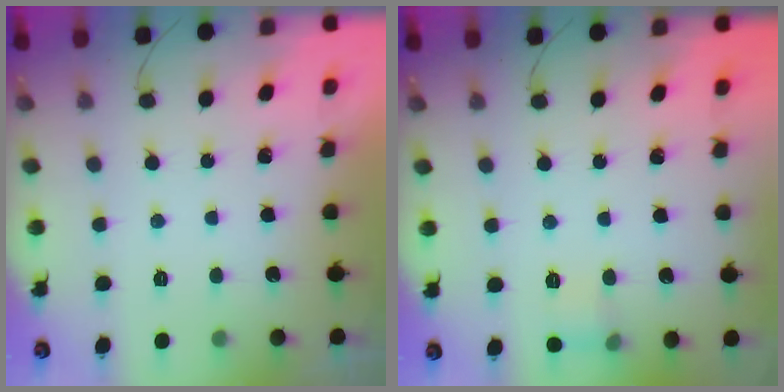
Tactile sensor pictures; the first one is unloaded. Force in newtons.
{"total": 6.6, "press": 6.3, "slide": 2.0}